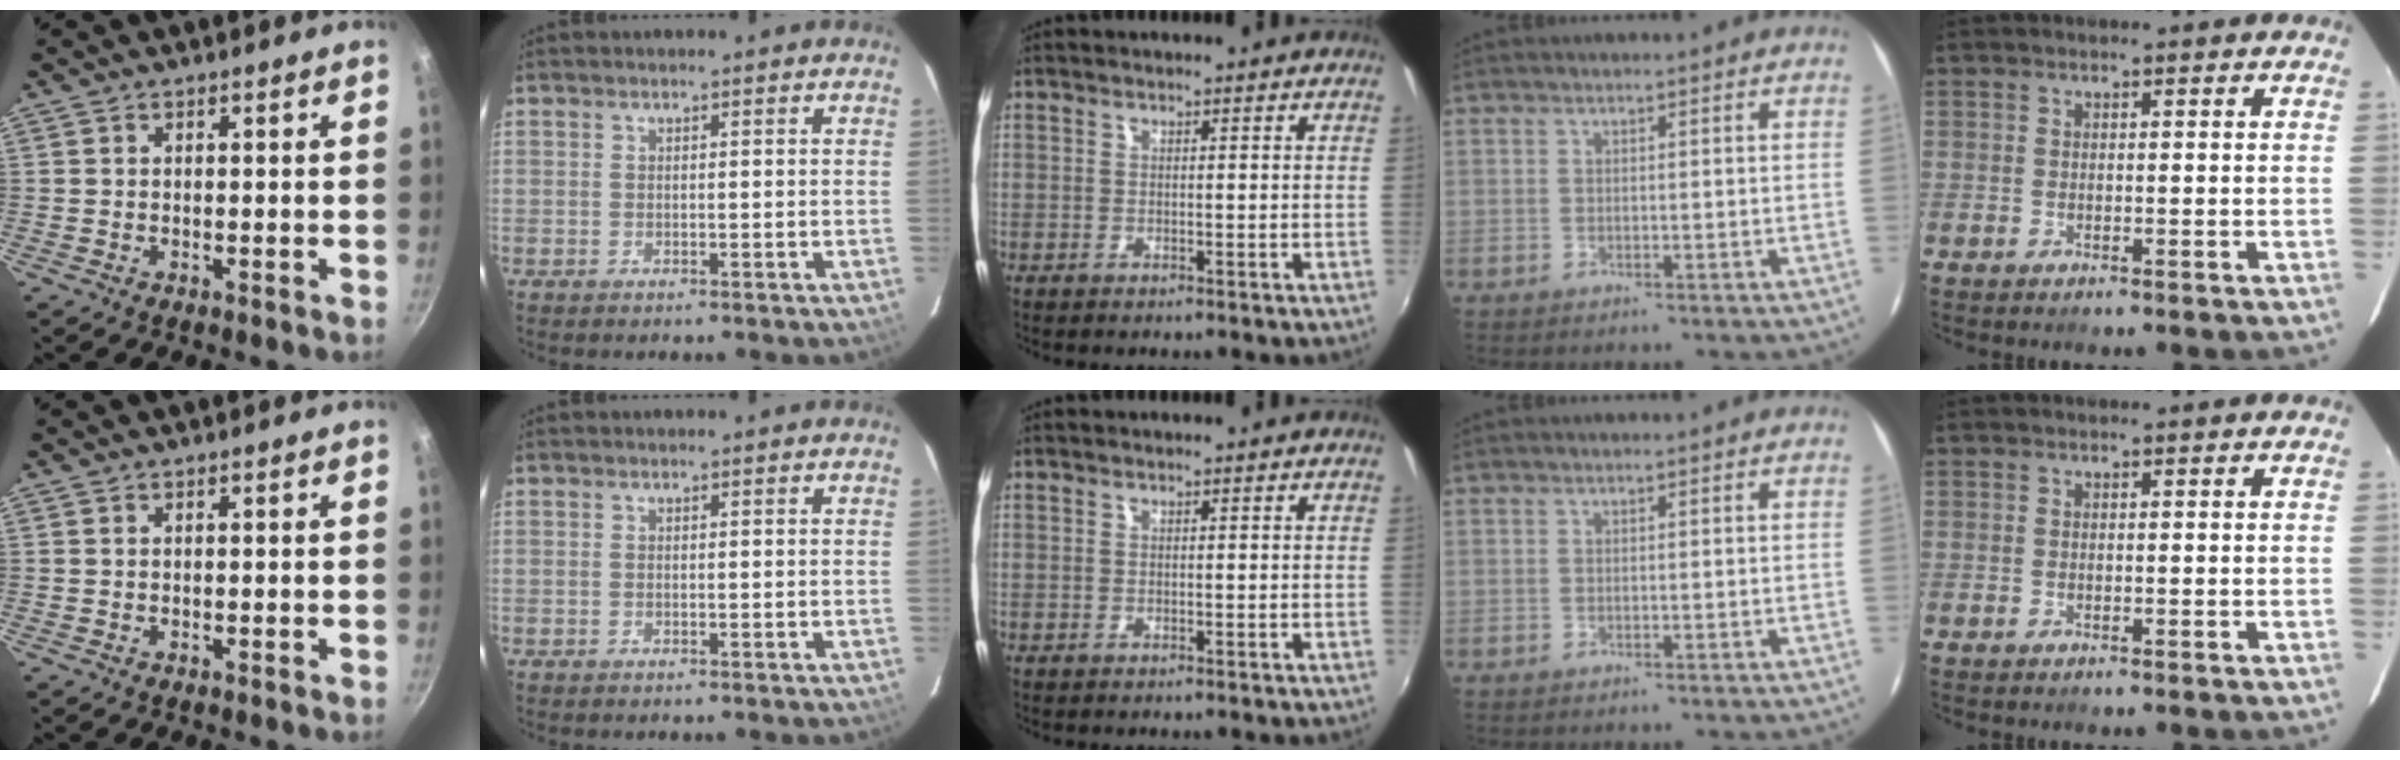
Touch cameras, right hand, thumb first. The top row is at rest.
{}